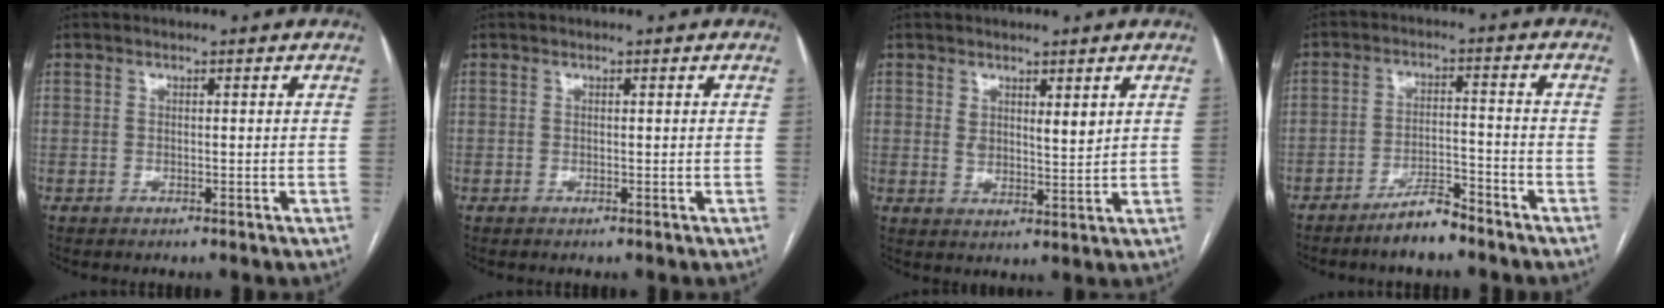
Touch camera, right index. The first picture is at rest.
{"total": 0.0}
{"total": 3.9, "force": [1.9, 1.6, 3.0], "torque": [-0.053, -0.006, 0.037]}
{"total": 5.6, "force": [-4.7, 1.1, 2.7], "torque": [-0.046, -0.001, -0.088]}